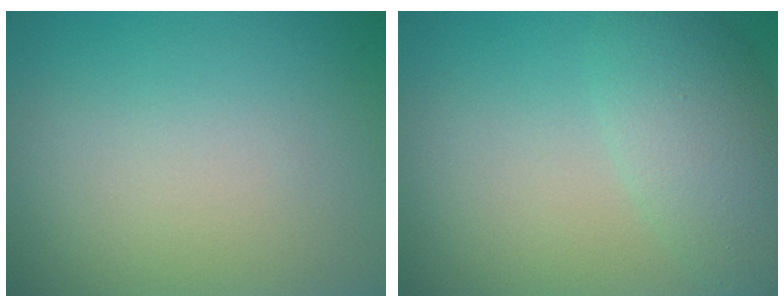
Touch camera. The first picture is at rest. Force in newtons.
{"total": 4.8, "press": 4.8, "slide": 0.2}